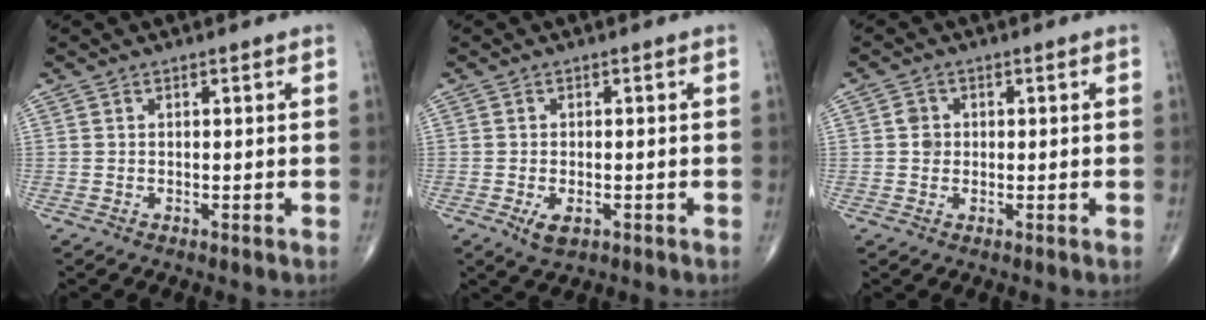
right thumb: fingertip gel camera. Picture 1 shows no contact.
{"total": 3.2, "force": [-1.2, 1.6, 2.5], "torque": [-0.041, -0.003, -0.016]}
{"total": 2.2, "force": [0.1, 2.0, 0.9], "torque": [-0.004, 0.004, 0.000]}